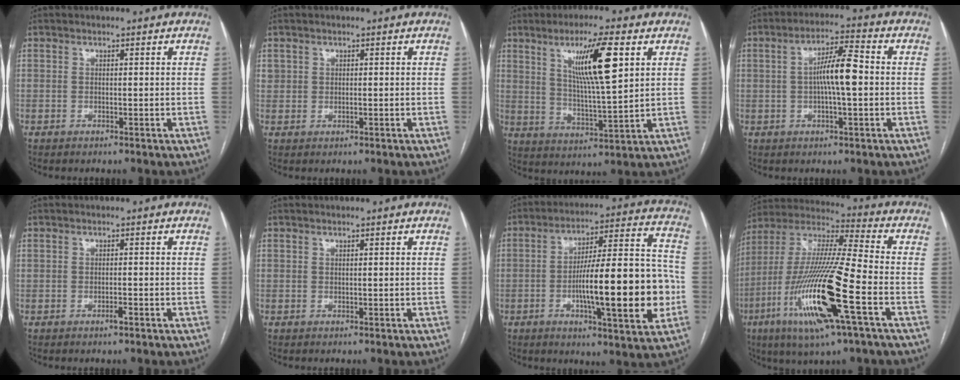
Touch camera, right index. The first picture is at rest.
{"total": 1.3, "force": [0.2, 1.2, 0.6], "torque": [-0.014, 0.008, 0.008]}
{"total": 11.6, "force": [4.6, 0.8, 10.6], "torque": [-0.186, -0.002, 0.081]}
{"total": 7.4, "force": [0.0, 1.0, 7.4], "torque": [-0.134, 0.014, -0.006]}
{"total": 1.0, "force": [-0.6, 0.1, 0.8], "torque": [-0.015, 0.000, -0.009]}
{"total": 0.0}
{"total": 19.9, "force": [-4.1, 3.2, 19.2], "torque": [-0.279, 0.017, -0.057]}
{"total": 21.2, "force": [-7.8, 1.5, 19.7], "torque": [-0.422, -0.029, -0.149]}